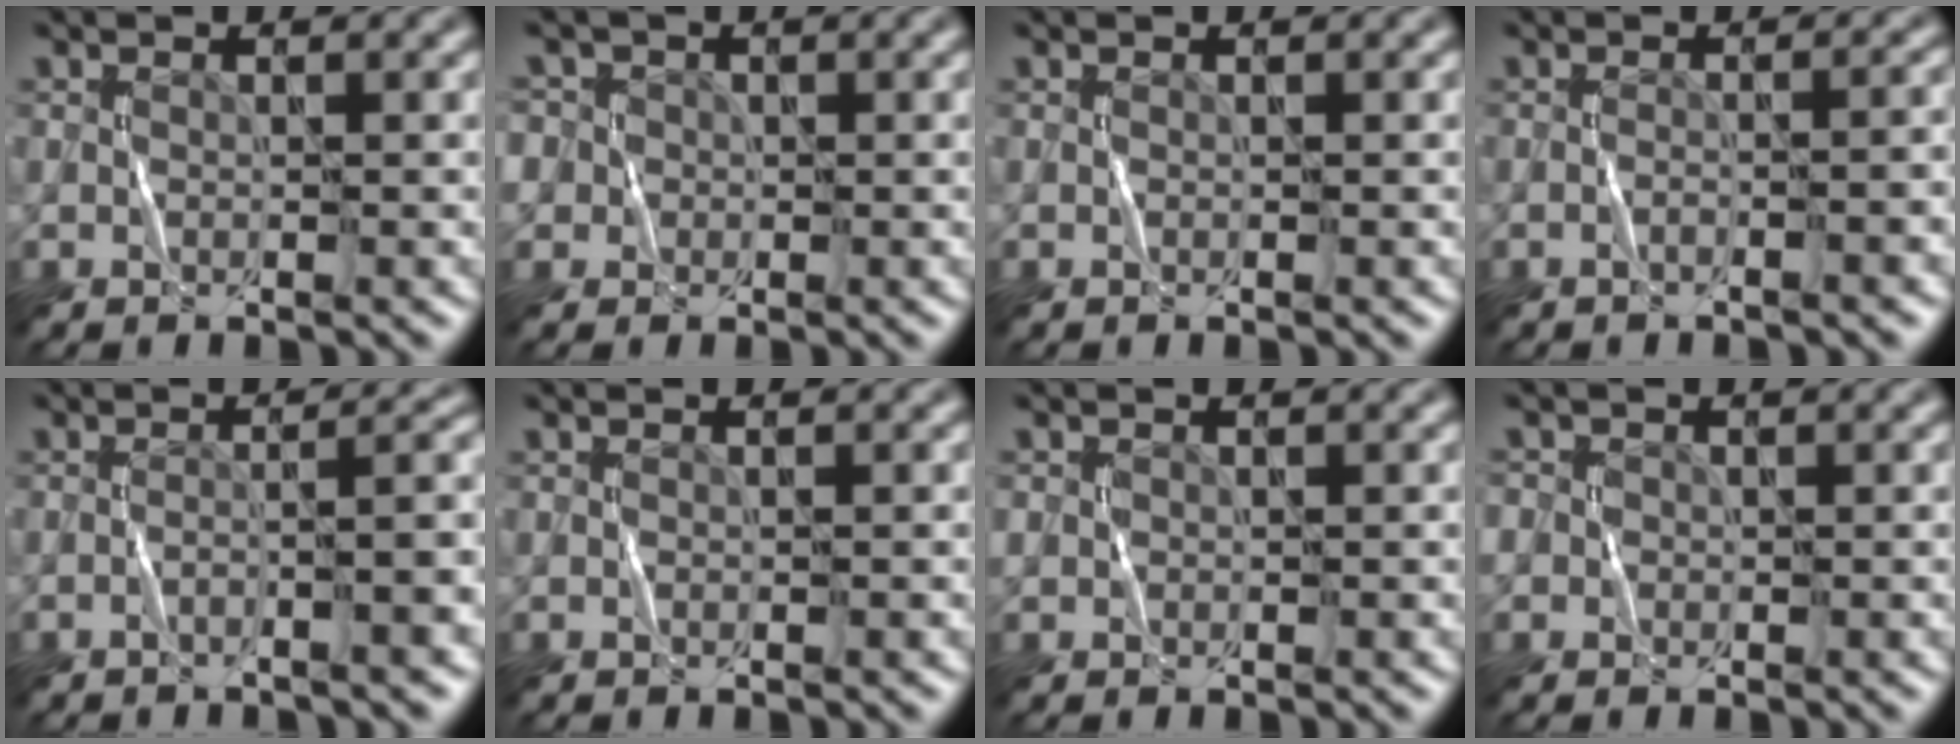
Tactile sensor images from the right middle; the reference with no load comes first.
{"total": 5.0, "force": [1.5, 4.5, 1.6], "torque": [-0.036, 0.033, 0.003]}
{"total": 0.0}
{"total": 2.4, "force": [-1.3, 0.5, 1.9], "torque": [-0.012, 0.019, -0.025]}
{"total": 4.1, "force": [-1.9, 0.8, 3.6], "torque": [-0.034, 0.020, -0.034]}
{"total": 0.0}
{"total": 0.7, "force": [0.2, 0.7, 0.1], "torque": [0.001, 0.002, 0.000]}
{"total": 1.7, "force": [0.3, 1.6, 0.4], "torque": [0.000, 0.007, -0.006]}